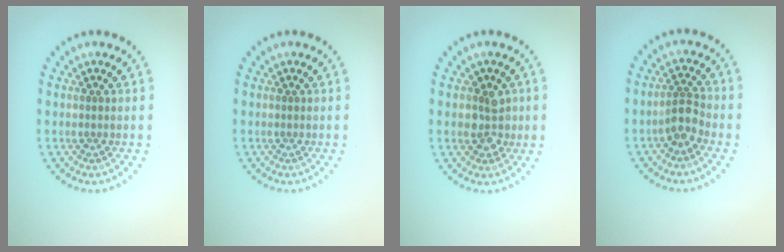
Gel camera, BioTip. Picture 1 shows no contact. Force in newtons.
{"total": 0.0}
{"total": 2.7, "press": 2.6, "slide": 0.8}
{"total": 2.3, "press": 1.9, "slide": 1.3}